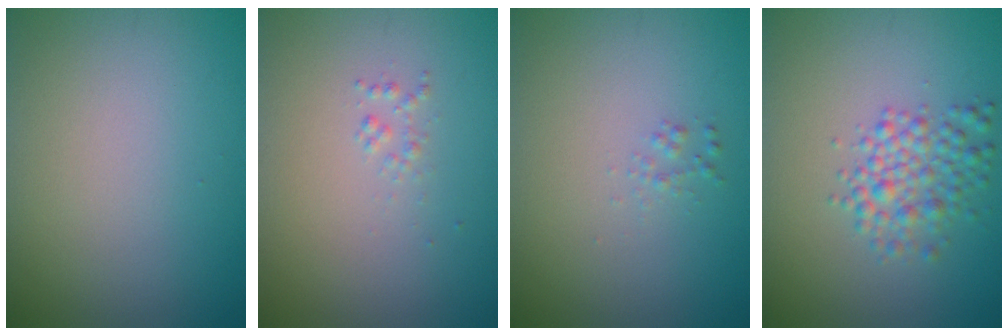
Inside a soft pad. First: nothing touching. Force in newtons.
{"total": 0.7, "press": 0.7, "slide": 0.0}
{"total": 0.7, "press": 0.7, "slide": 0.0}
{"total": 3.3, "press": 3.3, "slide": 0.1}